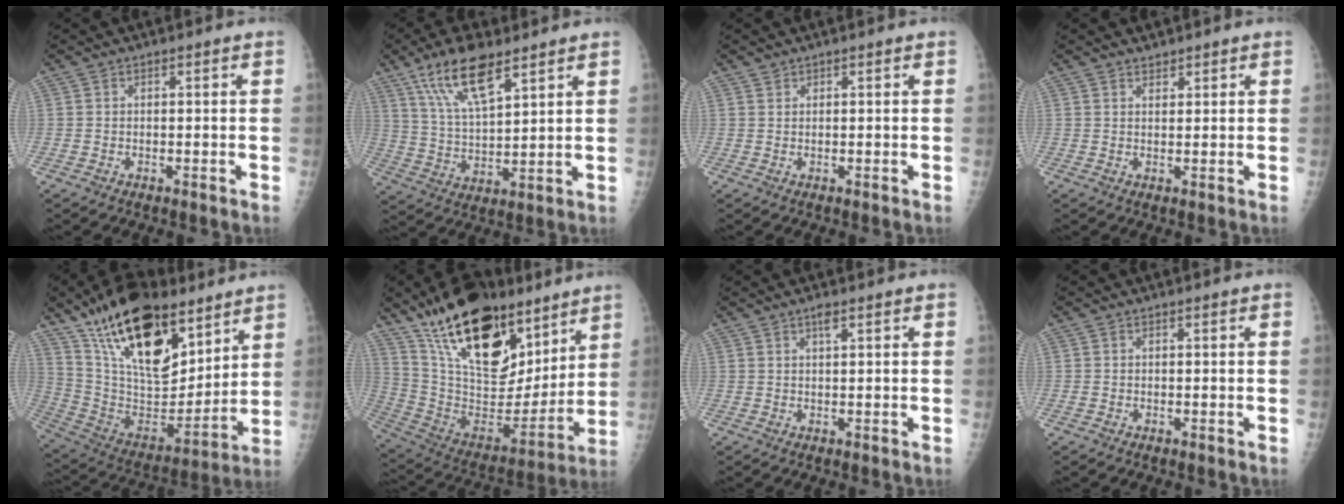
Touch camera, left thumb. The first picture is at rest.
{"total": 13.4, "force": [8.4, 4.6, 9.3], "torque": [-0.158, -0.034, 0.164]}
{"total": 0.6, "force": [0.5, 0.4, -0.1], "torque": [0.008, -0.002, 0.006]}
{"total": 1.5, "force": [1.3, 0.7, 0.3], "torque": [0.006, -0.009, 0.020]}
{"total": 28.2, "force": [17.0, 13.3, 18.1], "torque": [-0.283, -0.049, 0.297]}
{"total": 29.5, "force": [18.2, 13.9, 18.5], "torque": [-0.277, -0.052, 0.312]}
{"total": 1.7, "force": [1.0, 0.4, 1.3], "torque": [-0.021, 0.000, 0.017]}
{"total": 0.5, "force": [-0.2, 0.5, 0.2], "torque": [-0.001, 0.001, -0.002]}